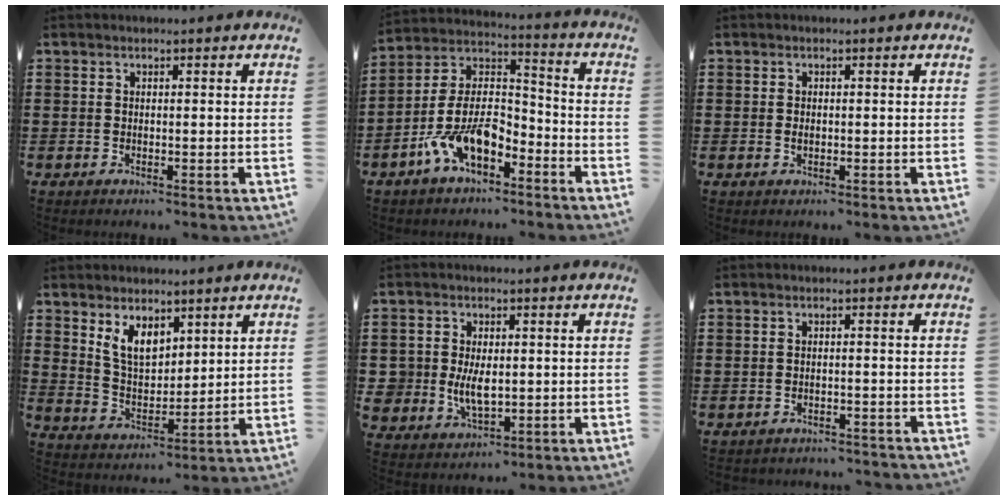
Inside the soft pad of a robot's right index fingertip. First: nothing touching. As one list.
[{"total": 10.7, "force": [-6.1, 5.1, 7.1], "torque": [-0.162, 0.004, -0.120]}, {"total": 0.9, "force": [0.0, 0.6, 0.7], "torque": [-0.016, 0.002, -0.001]}, {"total": 6.4, "force": [3.9, 3.6, 3.6], "torque": [-0.086, 0.001, 0.073]}, {"total": 5.0, "force": [-0.3, 3.8, 3.3], "torque": [-0.067, 0.003, -0.008]}, {"total": 1.9, "force": [-1.9, 0.2, 0.0], "torque": [-0.008, 0.000, -0.040]}]